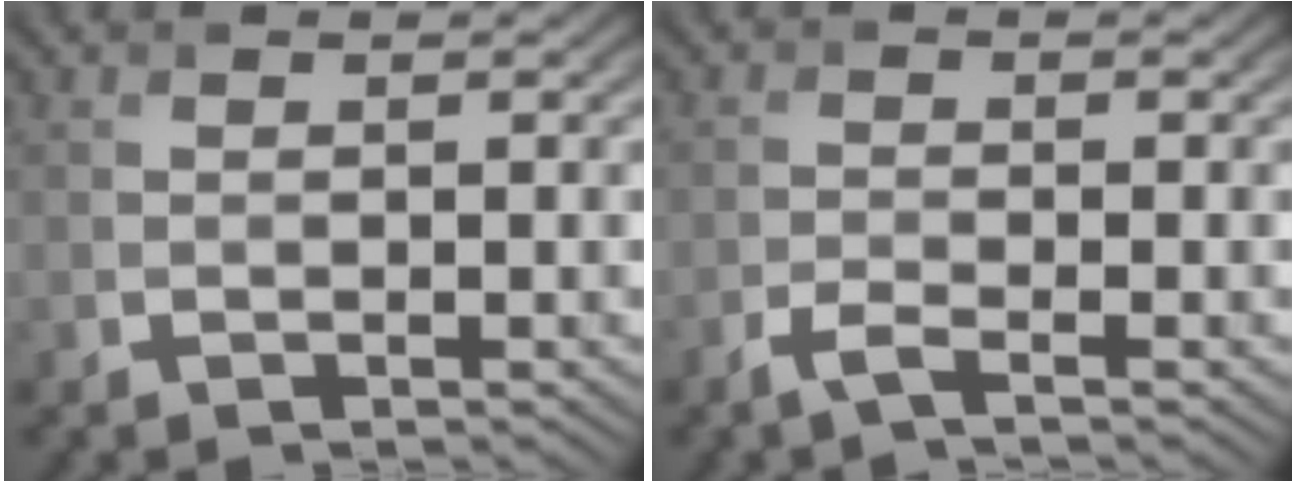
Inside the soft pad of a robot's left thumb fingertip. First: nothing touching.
{"total": 2.1, "force": [-1.5, 0.3, 1.5], "torque": [-0.034, 0.000, -0.037]}